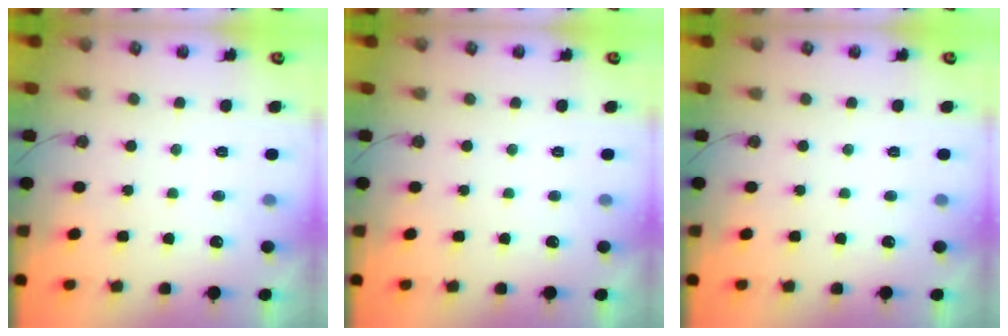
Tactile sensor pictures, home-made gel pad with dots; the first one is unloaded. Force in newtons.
{"total": 0.0}
{"total": 0.0}